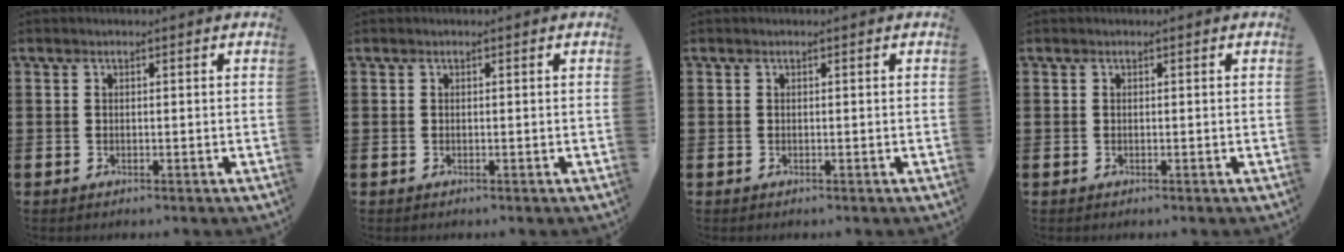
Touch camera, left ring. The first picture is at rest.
{"total": 0.0}
{"total": 0.0}
{"total": 0.0}